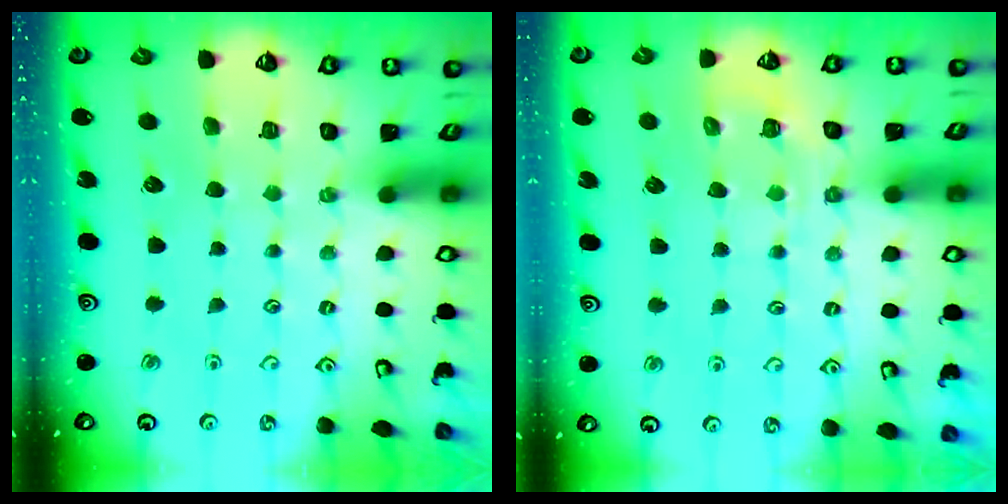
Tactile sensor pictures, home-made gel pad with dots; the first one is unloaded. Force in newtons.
{"total": 6.7, "press": 6.7, "slide": 0.8}